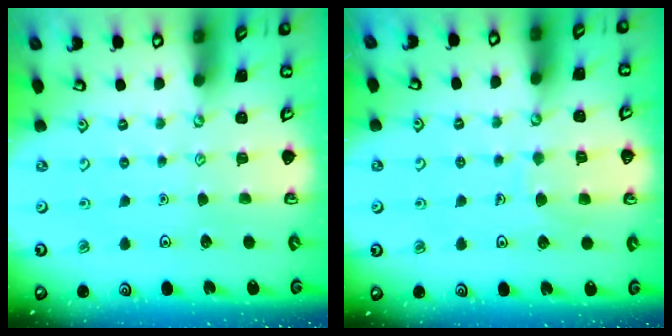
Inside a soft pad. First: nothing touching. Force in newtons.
{"total": 6.0, "press": 6.0, "slide": 0.6}